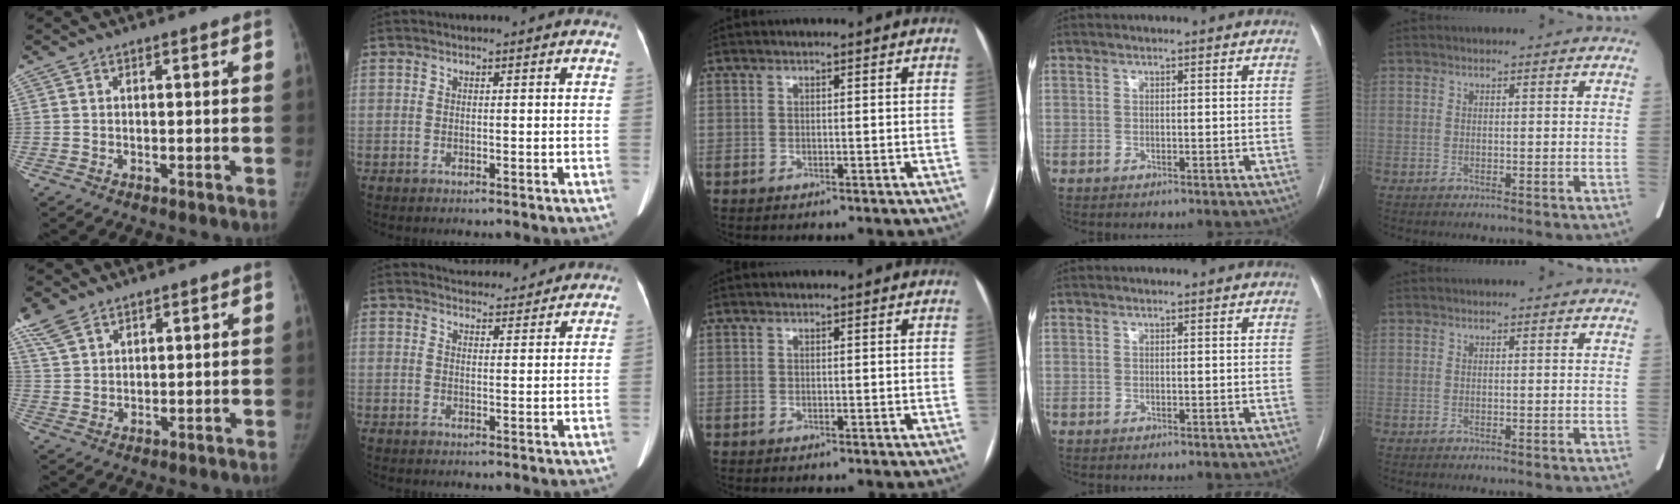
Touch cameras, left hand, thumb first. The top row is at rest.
{"thumb": {"total": 5.8, "force": [4.4, 2.9, 2.4], "torque": [-0.049, -0.006, 0.098]}, "index": {"total": 5.4, "force": [5.1, 1.6, 0.1], "torque": [0.002, 0.004, 0.058]}}